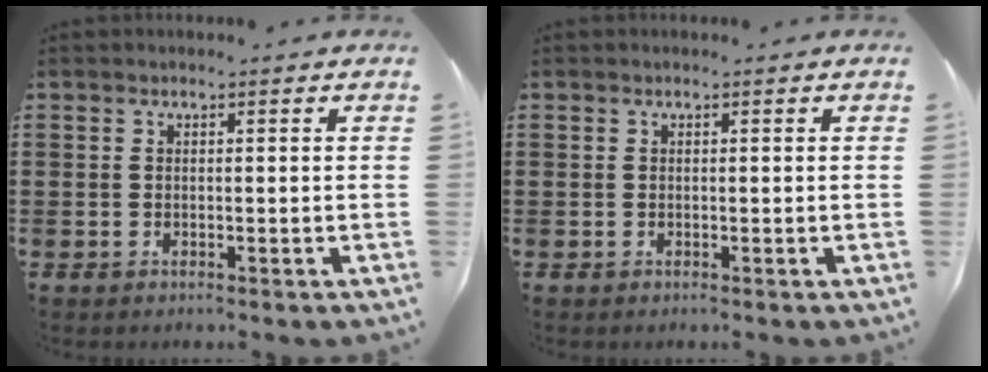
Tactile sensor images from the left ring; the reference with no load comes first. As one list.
[{"total": 0.0}]